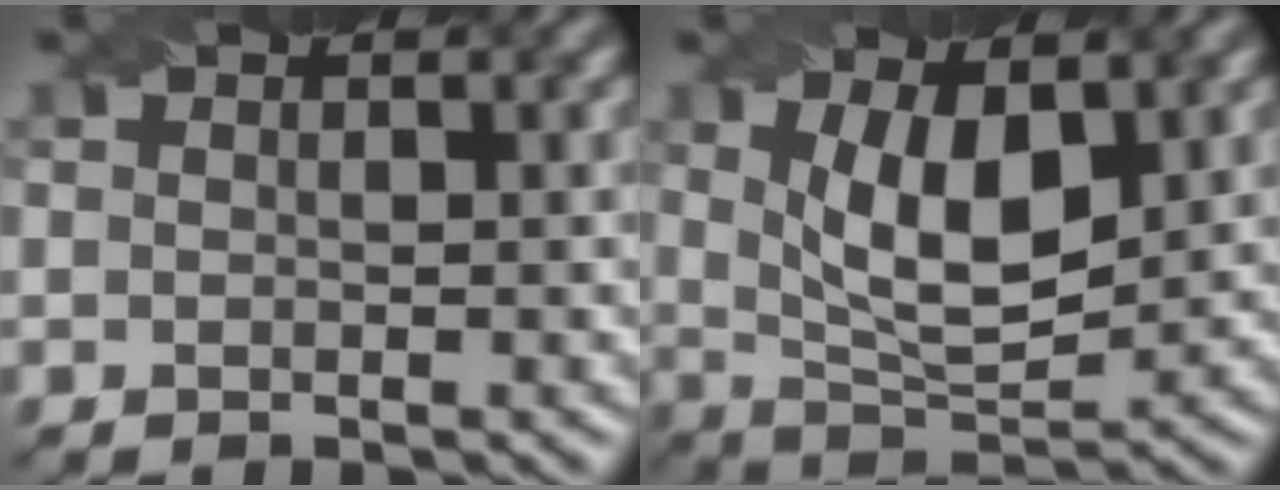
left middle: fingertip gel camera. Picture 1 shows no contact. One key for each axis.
{"total": 7.0, "fx": 1.8, "fy": 3.1, "fz": 6.1, "tx": -0.115, "ty": -0.003, "tz": 0.036}